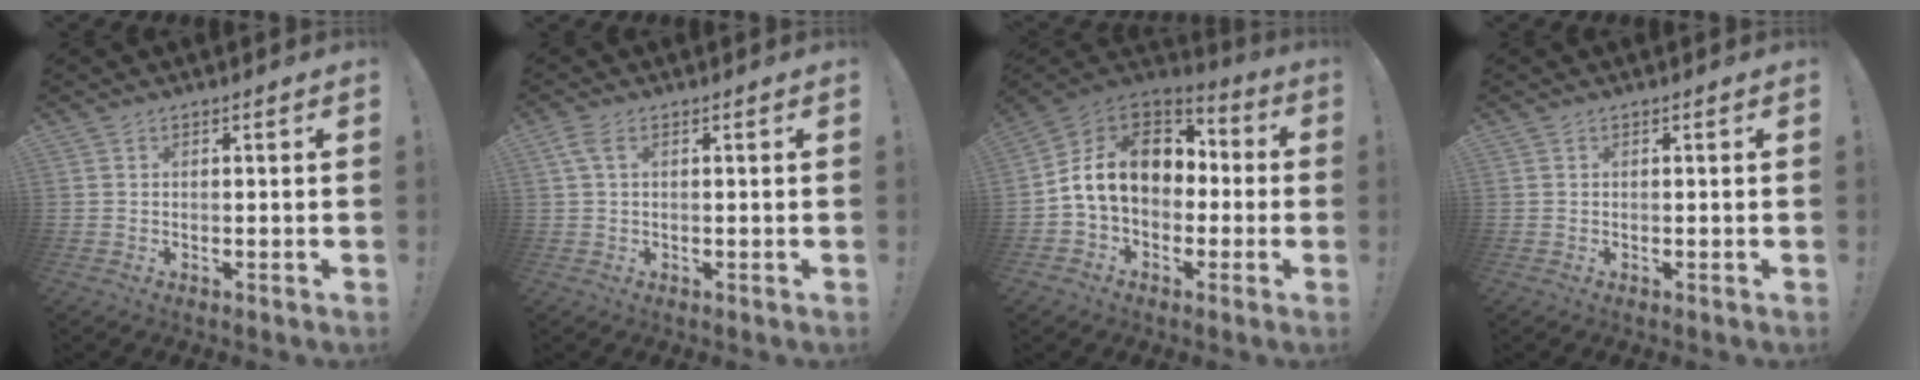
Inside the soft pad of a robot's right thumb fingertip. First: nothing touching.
{"total": 3.2, "force": [1.0, 1.7, 2.5], "torque": [-0.051, 0.006, 0.020]}
{"total": 17.1, "force": [2.5, 12.6, 11.3], "torque": [-0.174, 0.011, 0.054]}
{"total": 0.0}